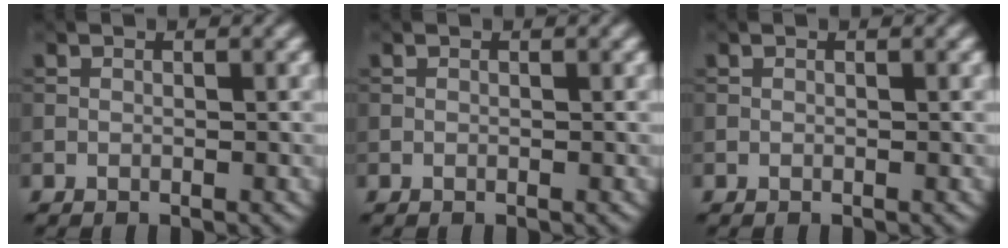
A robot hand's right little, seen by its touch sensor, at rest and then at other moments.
{"total": 0.0}
{"total": 0.0}